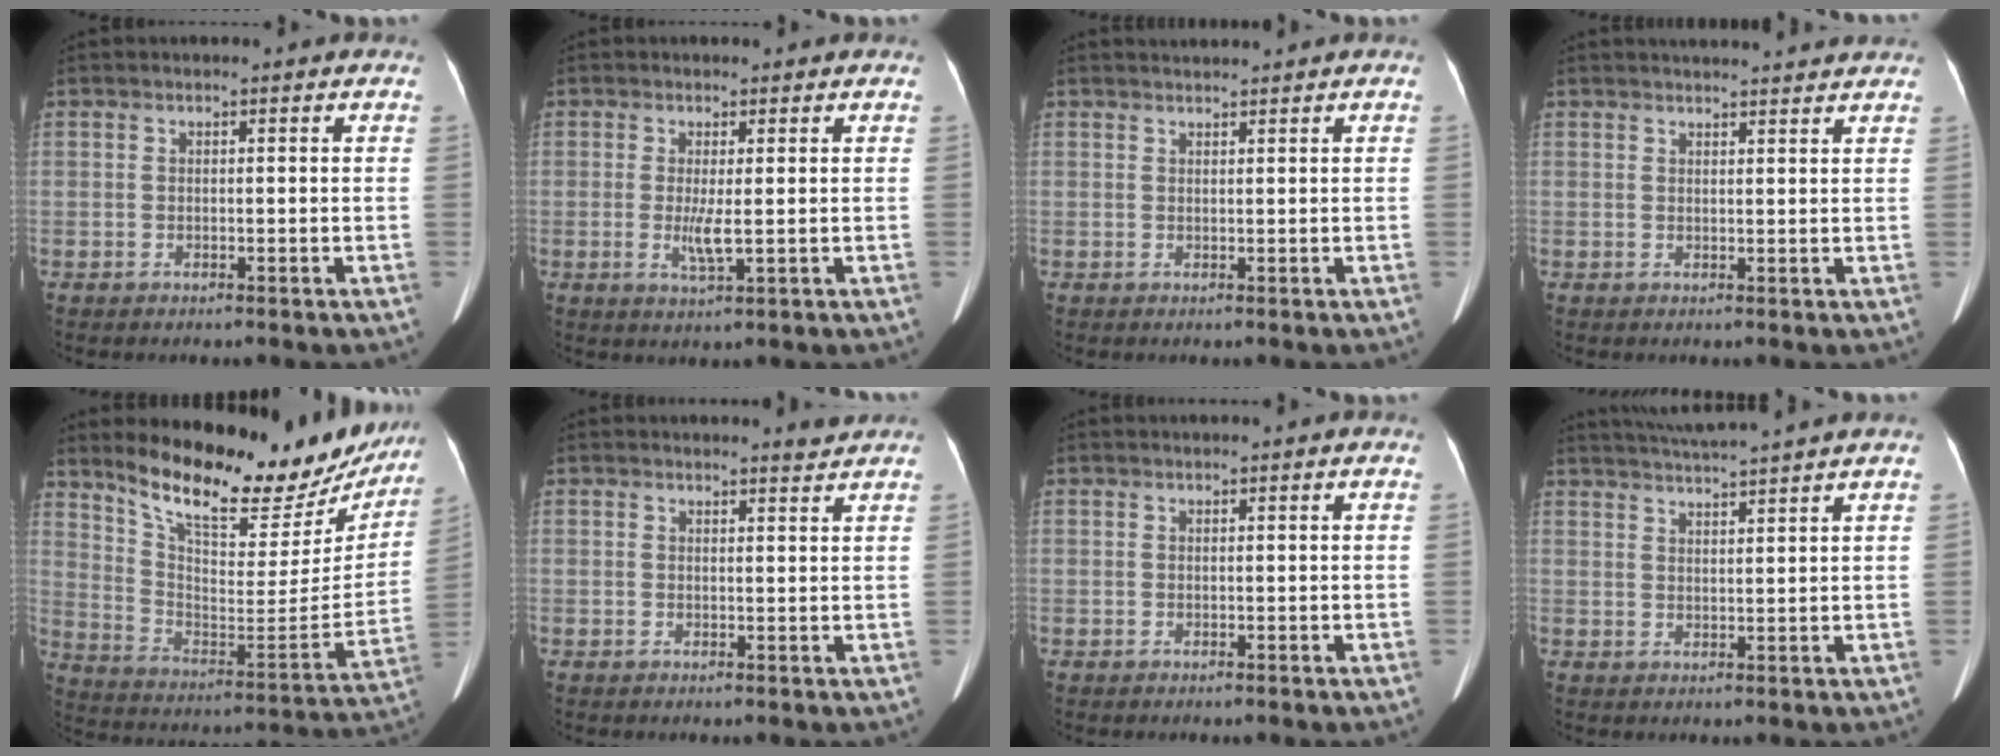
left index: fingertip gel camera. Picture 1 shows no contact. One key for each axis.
{"total": 2.9, "fx": 0.0, "fy": 0.2, "fz": 2.9, "tx": -0.060, "ty": -0.008, "tz": 0.005}
{"total": 1.8, "fx": 1.8, "fy": -0.5, "fz": 0.2, "tx": -0.002, "ty": 0.016, "tz": 0.038}
{"total": 8.6, "fx": 8.1, "fy": 0.4, "fz": 2.7, "tx": -0.034, "ty": 0.023, "tz": 0.091}
{"total": 24.5, "fx": 20.6, "fy": 7.5, "fz": 11.0, "tx": -0.170, "ty": -0.031, "tz": 0.292}
{"total": 2.0, "fx": 2.0, "fy": -0.3, "fz": 0.1, "tx": -0.008, "ty": -0.006, "tz": 0.027}
{"total": 0.7, "fx": 0.6, "fy": -0.2, "fz": 0.3, "tx": -0.009, "ty": 0.009, "tz": 0.018}
{"total": 8.3, "fx": 7.6, "fy": -1.6, "fz": 3.0, "tx": -0.053, "ty": 0.016, "tz": 0.114}